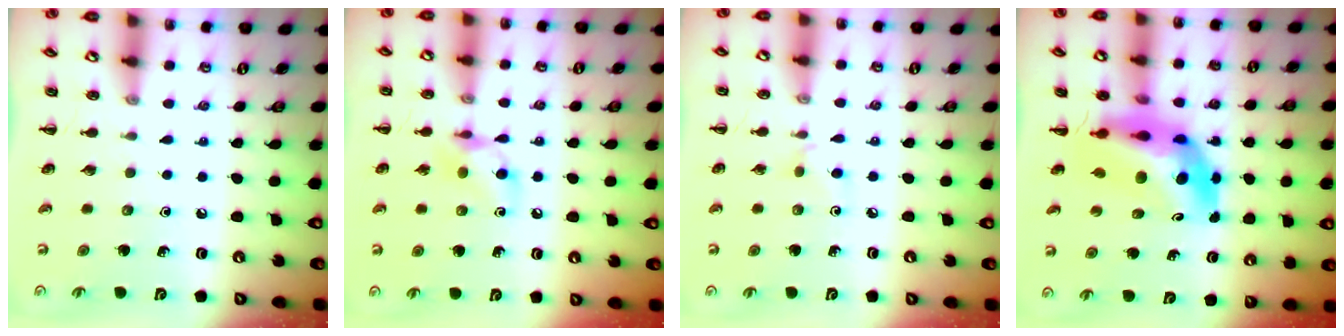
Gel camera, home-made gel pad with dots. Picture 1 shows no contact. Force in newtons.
{"total": 8.3, "press": 8.2, "slide": 0.6}
{"total": 3.7, "press": 3.5, "slide": 1.4}
{"total": 12.2, "press": 11.6, "slide": 3.7}